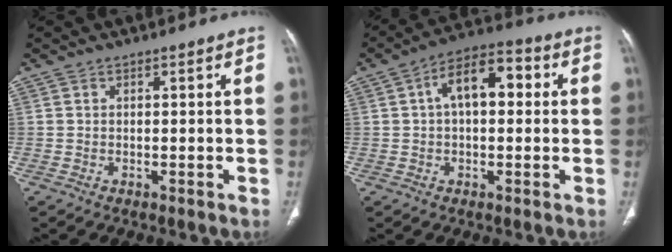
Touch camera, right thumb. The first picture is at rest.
{"total": 10.3, "force": [1.8, 5.6, 8.5], "torque": [-0.126, 0.033, 0.019]}